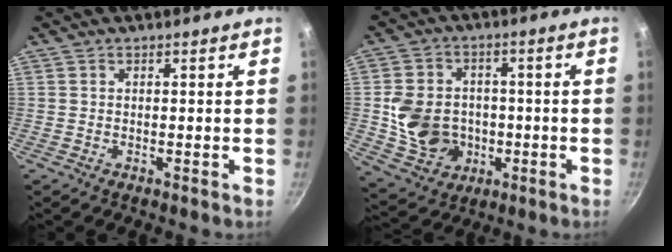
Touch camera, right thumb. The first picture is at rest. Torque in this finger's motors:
{"motor_torque": [0.13, 0.69, 1.02, 0.03, 0.02]}